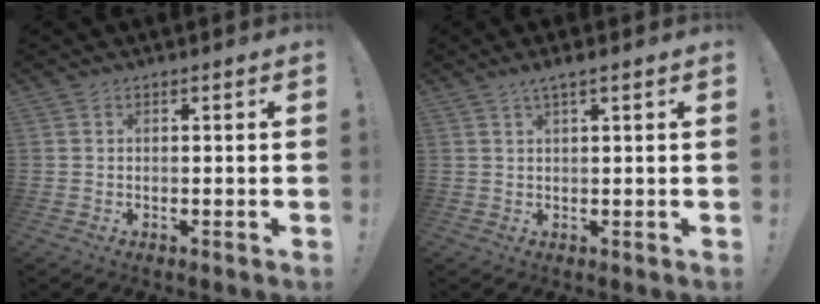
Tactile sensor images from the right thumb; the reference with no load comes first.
{"total": 2.5, "force": [1.5, -0.1, 1.9], "torque": [-0.033, -0.006, 0.025]}